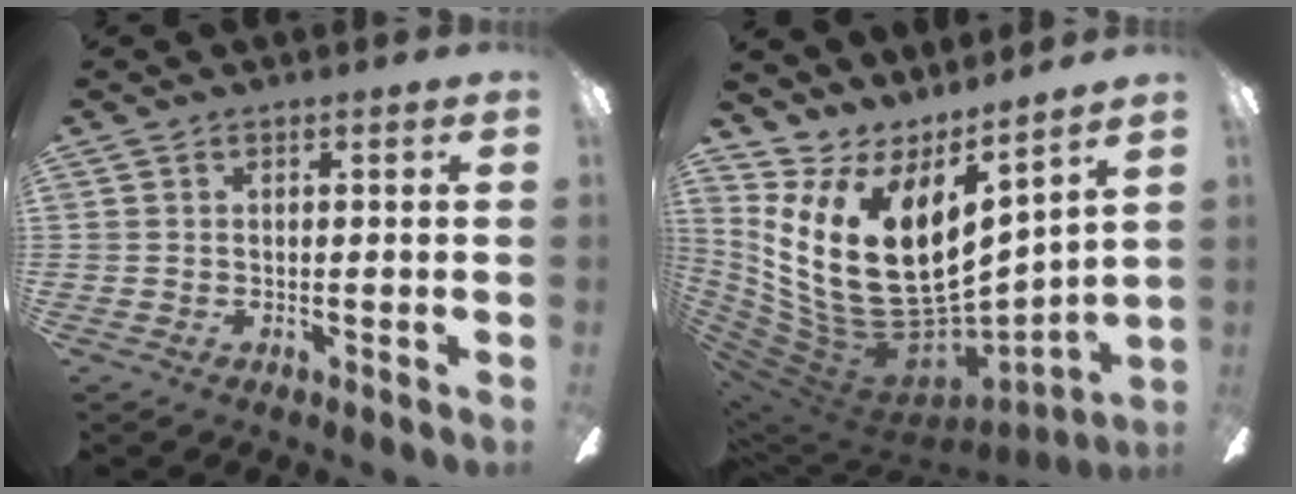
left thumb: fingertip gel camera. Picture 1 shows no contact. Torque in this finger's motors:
{"motor_torque": [2.37, 2.64, 1.78, -0.99, 0.81]}